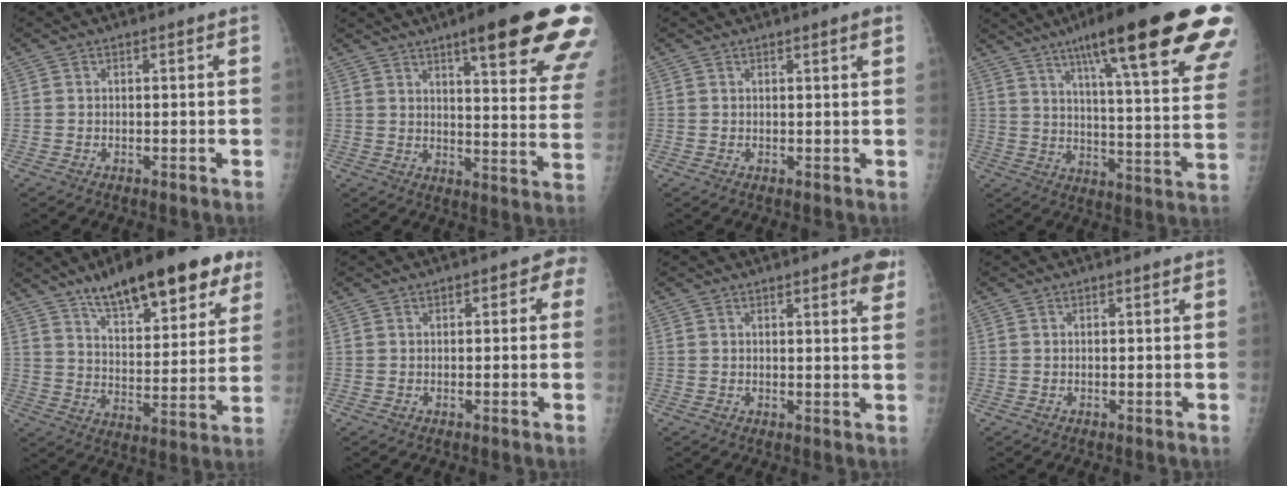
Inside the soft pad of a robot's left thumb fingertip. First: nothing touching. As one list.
[{"total": 23.5, "force": [14.6, 4.2, 18.0], "torque": [-0.200, -0.048, 0.182]}, {"total": 1.7, "force": [1.1, 0.0, 1.3], "torque": [-0.017, -0.005, 0.014]}, {"total": 30.4, "force": [18.3, 4.8, 23.8], "torque": [-0.283, -0.039, 0.256]}, {"total": 22.2, "force": [14.3, 7.3, 15.3], "torque": [-0.187, -0.044, 0.216]}, {"total": 3.3, "force": [1.0, 1.9, 2.5], "torque": [-0.010, 0.006, 0.003]}, {"total": 5.2, "force": [3.0, 1.2, 4.1], "torque": [-0.039, -0.010, 0.032]}, {"total": 0.0}]